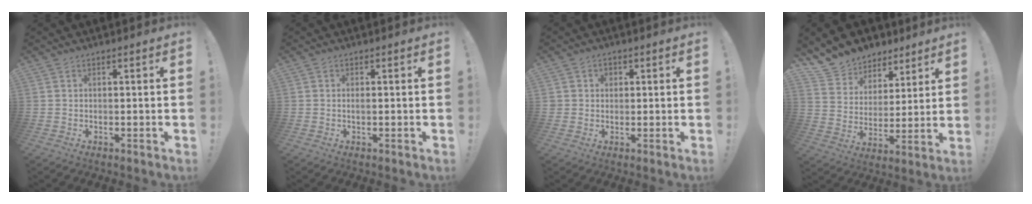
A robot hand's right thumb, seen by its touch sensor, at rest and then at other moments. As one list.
[{"total": 0.6, "force": [-0.2, -0.1, 0.5], "torque": [-0.013, 0.001, -0.003]}, {"total": 2.3, "force": [0.6, 2.1, 0.6], "torque": [-0.003, -0.003, 0.010]}, {"total": 11.1, "force": [8.9, 6.7, 1.2], "torque": [-0.037, -0.071, 0.170]}]